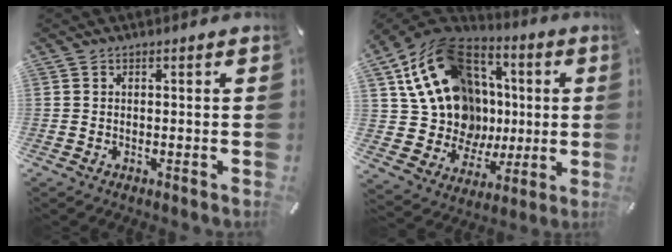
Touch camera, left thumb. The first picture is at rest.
{"total": 21.3, "force": [4.6, 18.0, 10.3], "torque": [-0.184, -0.038, 0.111]}